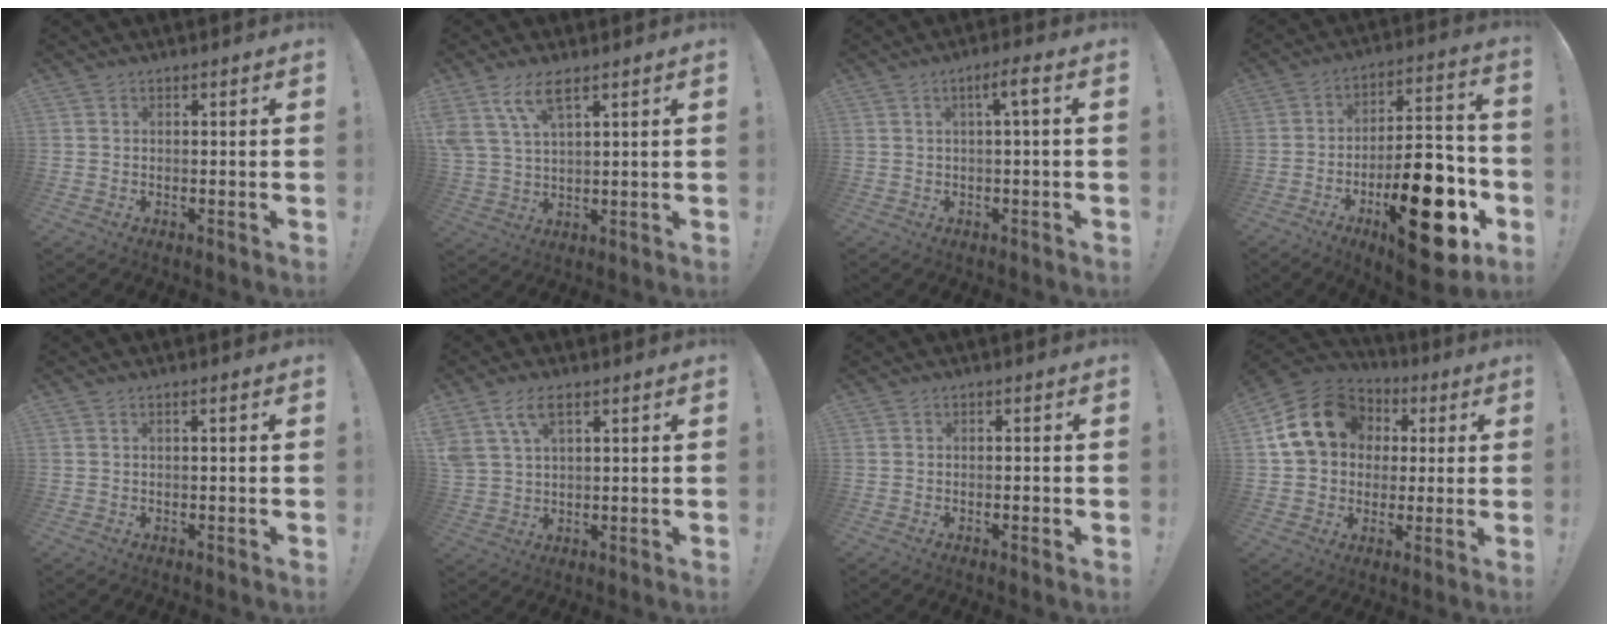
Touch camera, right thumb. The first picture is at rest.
{"total": 8.5, "force": [5.5, 2.9, 5.9], "torque": [-0.115, -0.015, 0.106]}
{"total": 4.2, "force": [0.9, 0.1, 4.1], "torque": [-0.069, -0.002, 0.006]}
{"total": 23.7, "force": [-9.4, 9.6, 19.6], "torque": [-0.286, 0.064, -0.137]}
{"total": 0.8, "force": [0.0, -0.1, 0.8], "torque": [-0.018, 0.001, 0.000]}
{"total": 7.3, "force": [3.9, 3.6, 5.1], "torque": [-0.095, -0.005, 0.078]}
{"total": 1.1, "force": [-0.2, 0.4, 1.0], "torque": [-0.008, -0.001, -0.005]}
{"total": 18.0, "force": [4.9, 14.6, 9.3], "torque": [-0.158, -0.001, 0.104]}